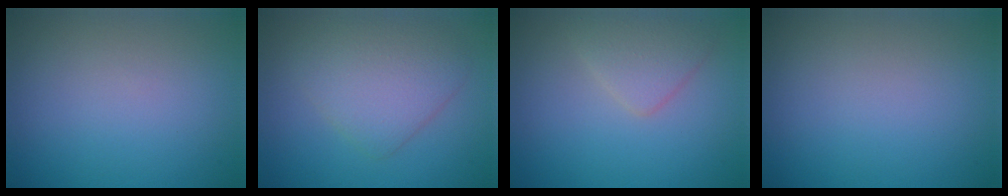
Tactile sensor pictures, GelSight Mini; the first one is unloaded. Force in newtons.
{"total": 4.3, "press": 4.3, "slide": 0.2}
{"total": 2.4, "press": 2.4, "slide": 0.1}
{"total": 0.0}